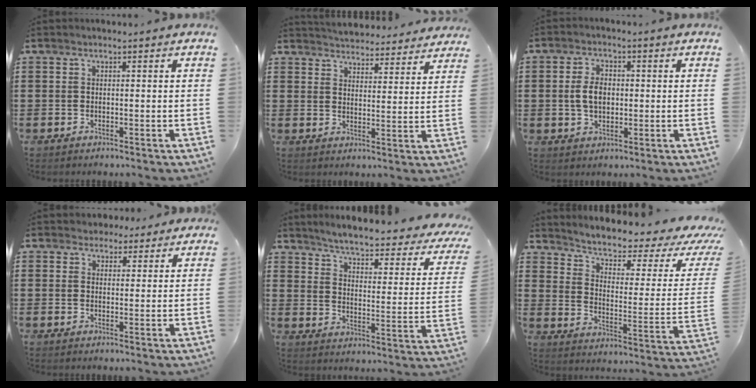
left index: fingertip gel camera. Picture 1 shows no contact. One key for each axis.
{"total": 4.3, "fx": 4.3, "fy": 0.1, "fz": 0.1, "tx": -0.021, "ty": -0.027, "tz": 0.076}
{"total": 4.6, "fx": 0.2, "fy": 2.8, "fz": 3.7, "tx": -0.091, "ty": 0.004, "tz": -0.003}
{"total": 3.0, "fx": 2.4, "fy": 1.7, "fz": 0.3, "tx": -0.017, "ty": 0.008, "tz": 0.045}
{"total": 3.8, "fx": 3.1, "fy": -0.1, "fz": 2.2, "tx": -0.061, "ty": -0.032, "tz": 0.043}
{"total": 4.3, "fx": 2.5, "fy": 1.6, "fz": 3.1, "tx": -0.065, "ty": -0.023, "tz": 0.034}